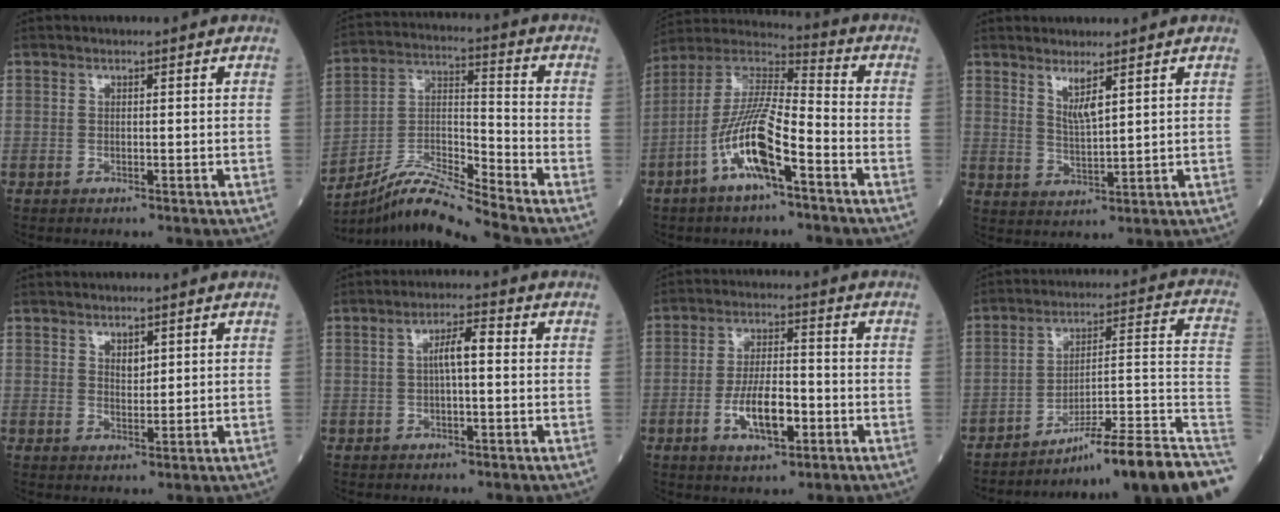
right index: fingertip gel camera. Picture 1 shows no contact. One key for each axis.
{"total": 10.4, "fx": -9.6, "fy": -1.4, "fz": 3.7, "tx": -0.074, "ty": 0.006, "tz": -0.178}
{"total": 13.2, "fx": -5.8, "fy": 2.5, "fz": 11.6, "tx": -0.236, "ty": 0.005, "tz": -0.111}
{"total": 3.6, "fx": 2.3, "fy": 0.2, "fz": 2.8, "tx": -0.055, "ty": -0.014, "tz": 0.049}
{"total": 2.1, "fx": 1.2, "fy": 1.0, "fz": 1.4, "tx": -0.023, "ty": -0.004, "tz": 0.026}
{"total": 3.8, "fx": 0.2, "fy": 0.7, "fz": 3.7, "tx": -0.065, "ty": 0.012, "tz": 0.002}
{"total": 8.9, "fx": -3.0, "fy": 3.1, "fz": 7.8, "tx": -0.149, "ty": 0.003, "tz": -0.053}
{"total": 19.5, "fx": -15.0, "fy": -0.5, "fz": 12.5, "tx": -0.102, "ty": 0.029, "tz": -0.225}